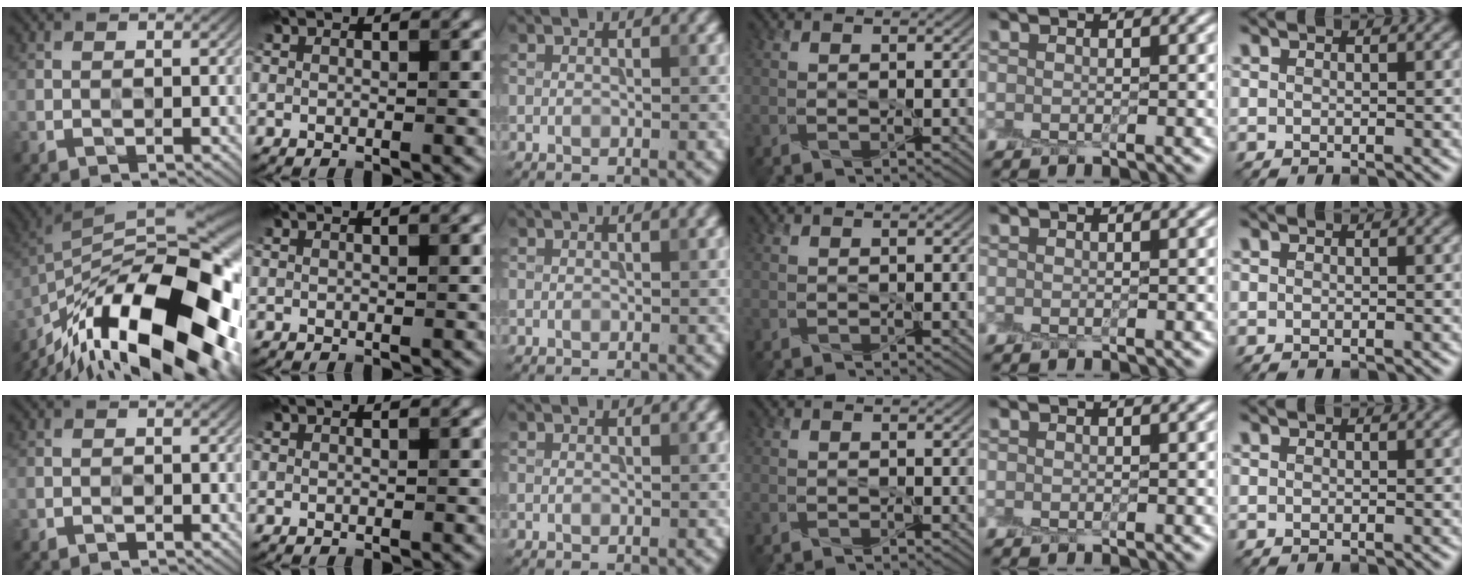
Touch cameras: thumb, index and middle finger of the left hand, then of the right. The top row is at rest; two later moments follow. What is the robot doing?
{"motion": "peel", "object": "plastic wrap"}